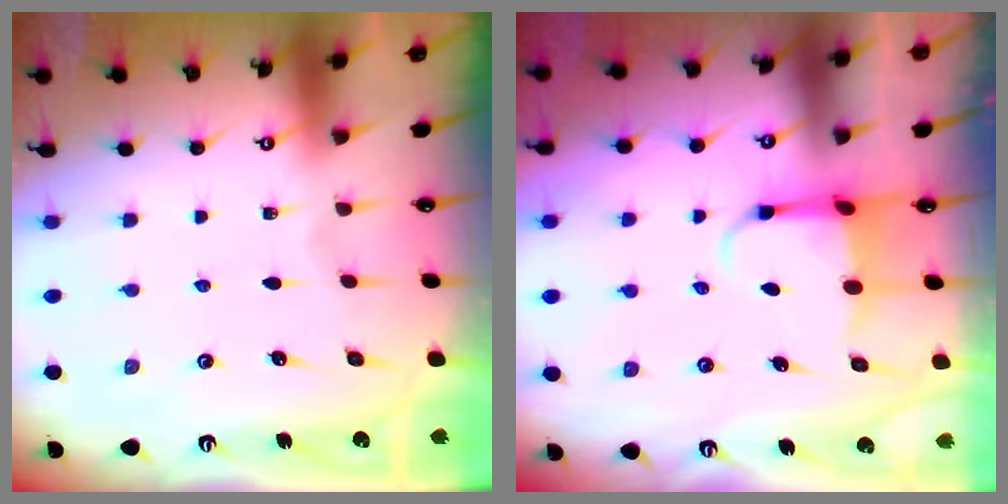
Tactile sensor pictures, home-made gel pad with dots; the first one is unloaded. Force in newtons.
{"total": 4.0, "press": 3.8, "slide": 1.0}